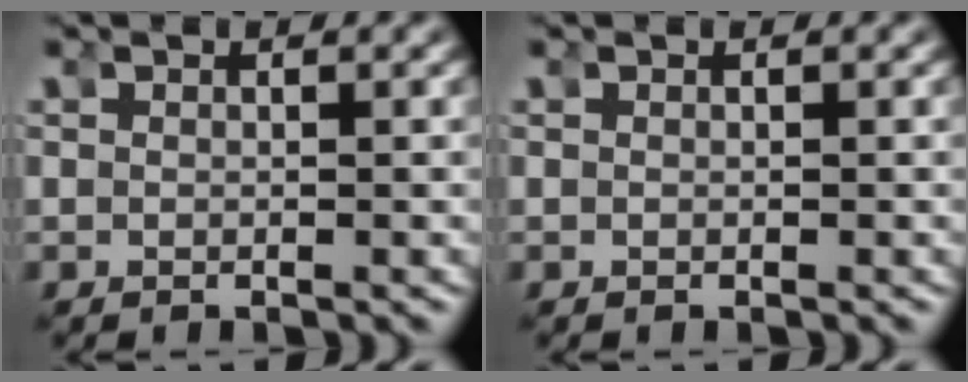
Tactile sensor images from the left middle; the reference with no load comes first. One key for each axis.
{"total": 0.0}